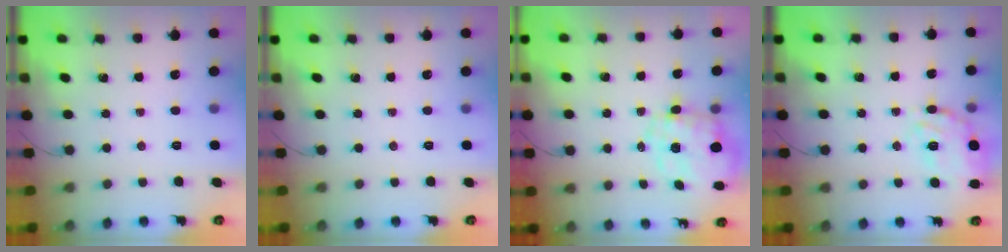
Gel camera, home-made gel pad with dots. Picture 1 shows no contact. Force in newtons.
{"total": 0.0}
{"total": 3.8, "press": 3.4, "slide": 1.7}
{"total": 20.2, "press": 20.1, "slide": 2.2}